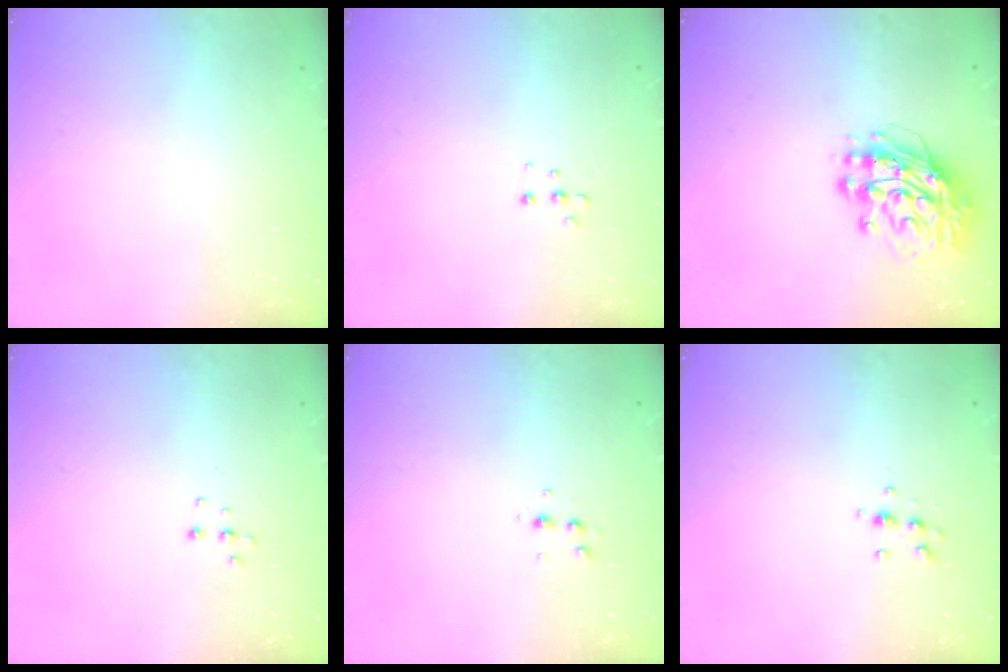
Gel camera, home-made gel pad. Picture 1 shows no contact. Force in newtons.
{"total": 4.0, "press": 3.9, "slide": 0.8}
{"total": 13.2, "press": 13.1, "slide": 1.2}
{"total": 3.8, "press": 3.8, "slide": 0.3}
{"total": 4.1, "press": 4.0, "slide": 1.1}
{"total": 5.8, "press": 5.8, "slide": 0.6}